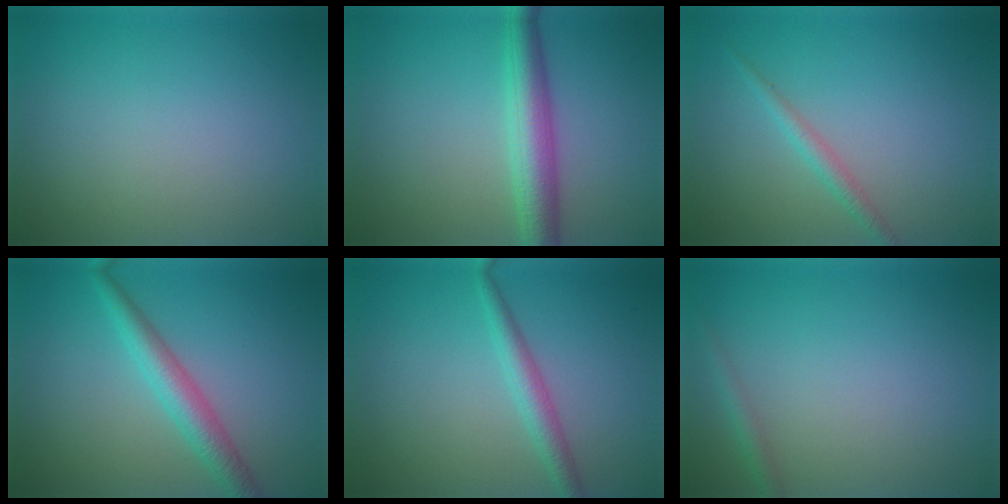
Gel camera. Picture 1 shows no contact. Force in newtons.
{"total": 4.7, "press": 4.7, "slide": 0.1}
{"total": 1.6, "press": 1.6, "slide": 0.1}
{"total": 3.6, "press": 3.6, "slide": 0.0}
{"total": 2.4, "press": 2.4, "slide": 0.1}
{"total": 1.3, "press": 1.2, "slide": 0.1}